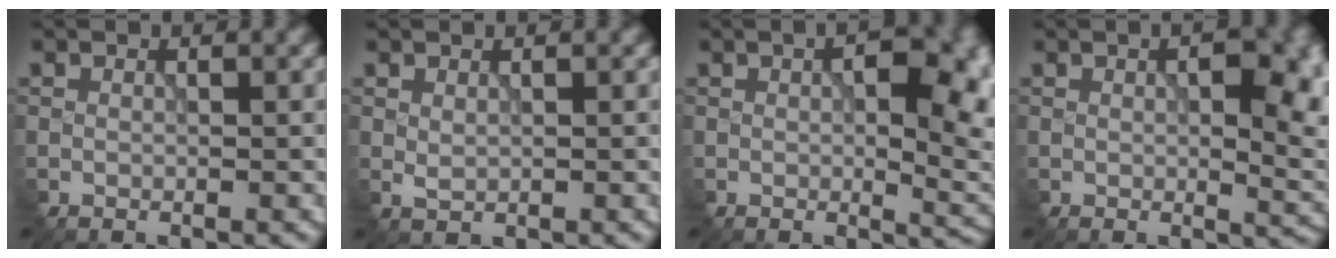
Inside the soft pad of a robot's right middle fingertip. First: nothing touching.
{"total": 0.6, "force": [0.4, 0.3, 0.3], "torque": [-0.013, -0.003, 0.014]}
{"total": 10.1, "force": [1.0, 4.5, 9.0], "torque": [-0.103, -0.003, 0.021]}
{"total": 7.7, "force": [1.0, 3.3, 7.0], "torque": [-0.082, -0.003, 0.020]}